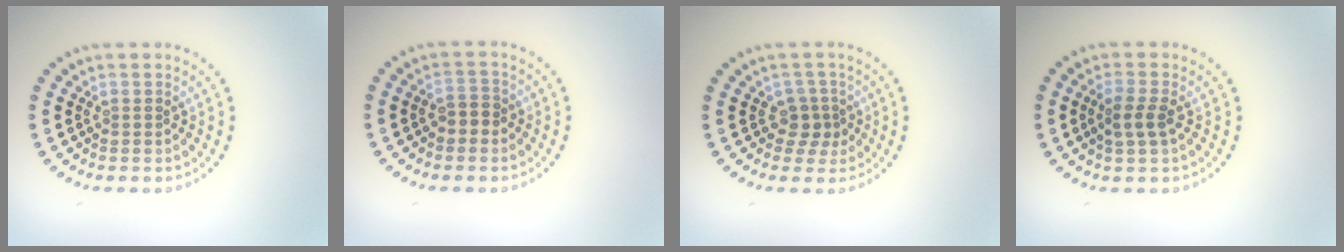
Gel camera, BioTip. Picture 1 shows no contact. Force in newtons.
{"total": 1.7, "press": 1.7, "slide": 0.3}
{"total": 2.1, "press": 1.7, "slide": 1.2}
{"total": 2.0, "press": 2.0, "slide": 0.6}